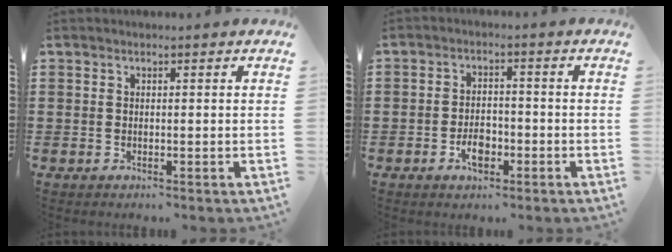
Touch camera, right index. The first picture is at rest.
{"total": 4.0, "force": [-1.7, 2.1, 2.9], "torque": [-0.049, -0.002, -0.034]}